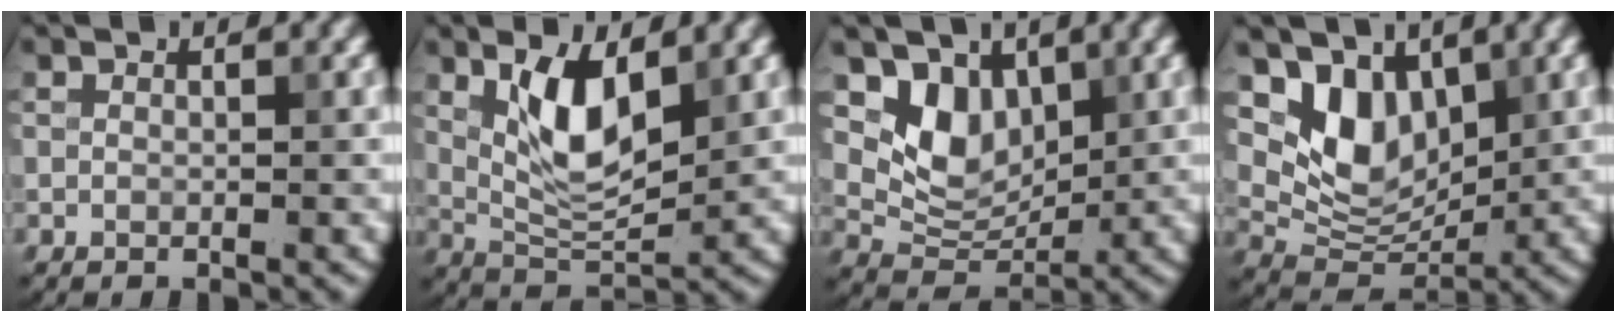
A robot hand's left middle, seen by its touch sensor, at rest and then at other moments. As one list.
[{"total": 5.9, "force": [2.0, 2.4, 5.0], "torque": [-0.100, -0.005, 0.040]}, {"total": 4.9, "force": [2.1, 3.4, 2.7], "torque": [-0.053, -0.015, 0.037]}, {"total": 5.7, "force": [2.5, 3.9, 3.4], "torque": [-0.069, -0.017, 0.043]}]